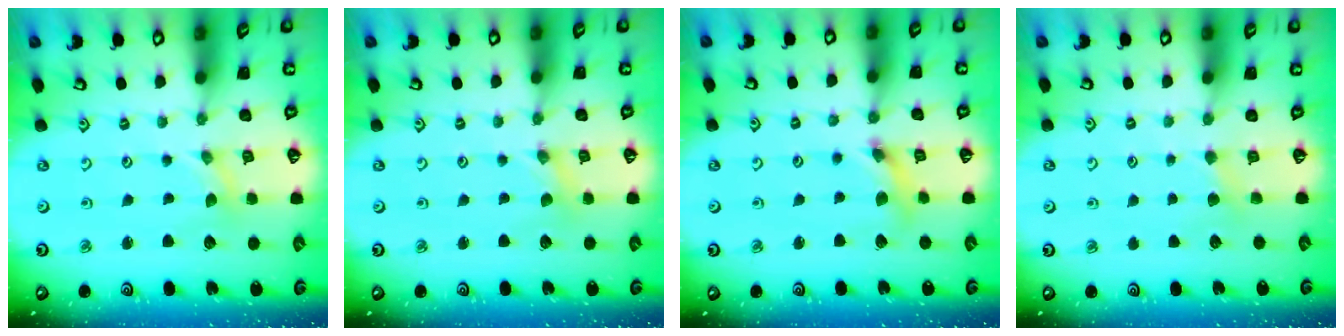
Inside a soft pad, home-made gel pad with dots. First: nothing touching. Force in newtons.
{"total": 0.0}
{"total": 5.0, "press": 5.0, "slide": 0.5}
{"total": 2.6, "press": 2.5, "slide": 0.4}